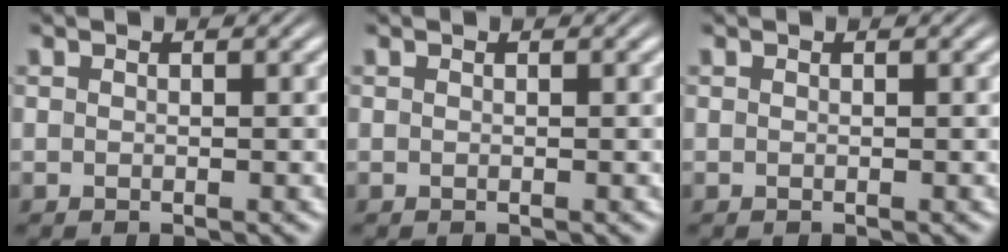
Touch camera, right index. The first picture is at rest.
{"total": 0.0}
{"total": 0.0}